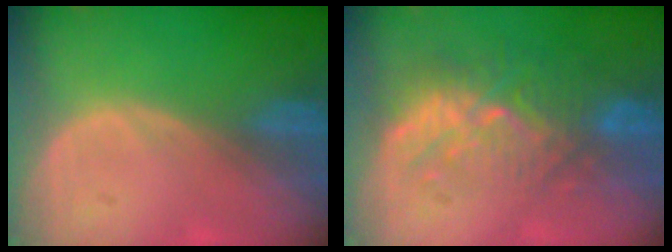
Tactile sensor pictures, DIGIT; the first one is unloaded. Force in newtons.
{"total": 9.4, "press": 9.0, "slide": 2.7}